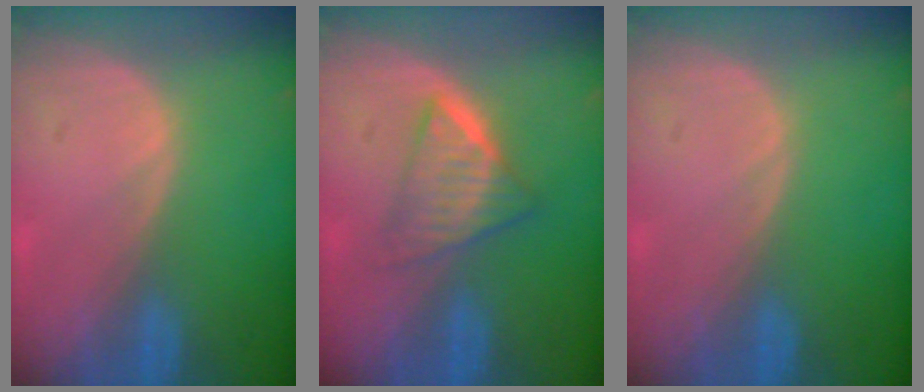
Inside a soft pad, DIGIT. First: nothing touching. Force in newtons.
{"total": 6.3, "press": 5.4, "slide": 3.3}
{"total": 0.0}